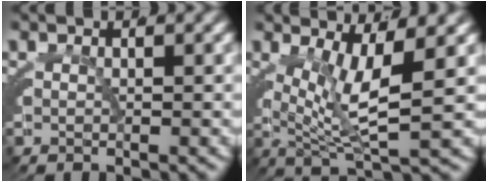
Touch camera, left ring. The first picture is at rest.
{"total": 6.2, "force": [1.2, 1.9, 5.8], "torque": [-0.100, -0.010, 0.026]}